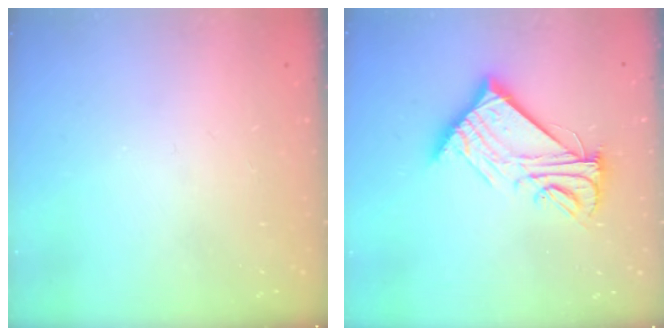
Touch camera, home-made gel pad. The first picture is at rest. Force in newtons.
{"total": 13.1, "press": 13.1, "slide": 0.7}